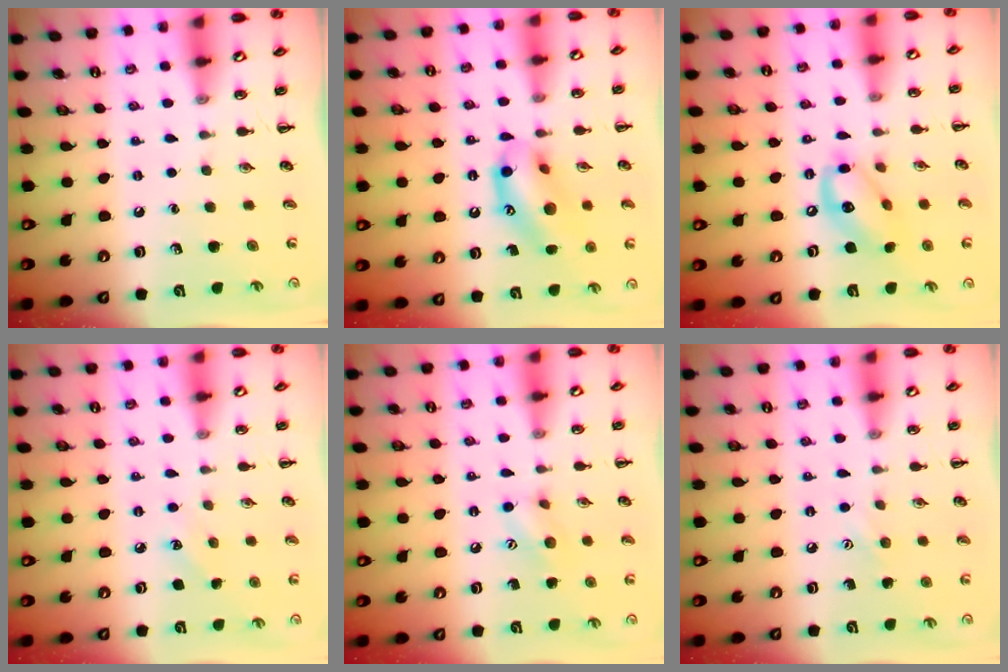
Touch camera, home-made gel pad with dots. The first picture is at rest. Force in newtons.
{"total": 14.8, "press": 14.6, "slide": 2.3}
{"total": 12.3, "press": 12.0, "slide": 2.6}
{"total": 4.2, "press": 4.1, "slide": 1.2}
{"total": 8.0, "press": 8.0, "slide": 0.5}
{"total": 5.4, "press": 5.3, "slide": 1.3}